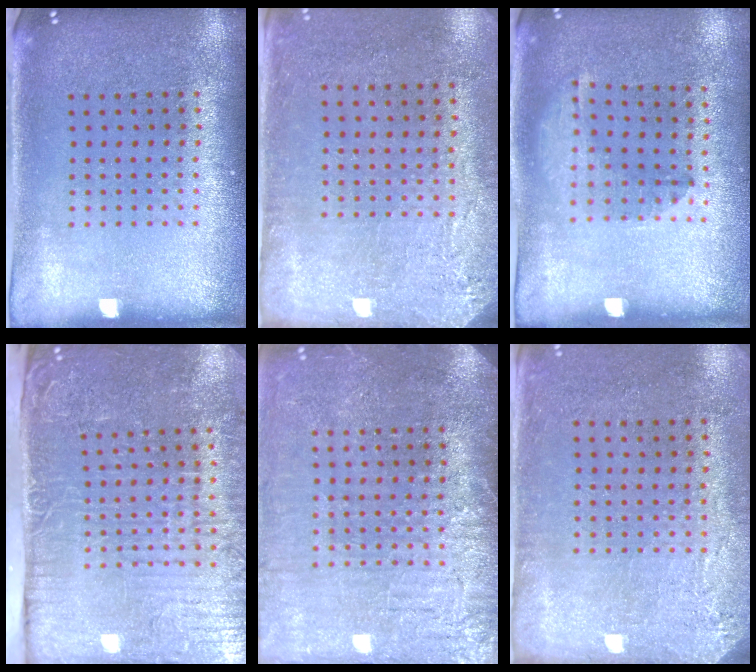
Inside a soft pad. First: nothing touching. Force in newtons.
{"total": 2.8, "press": 2.3, "slide": 1.6}
{"total": 1.4, "press": 0.9, "slide": 1.1}
{"total": 5.6, "press": 4.7, "slide": 3.0}
{"total": 3.8, "press": 3.5, "slide": 1.4}
{"total": 2.8, "press": 2.3, "slide": 1.6}